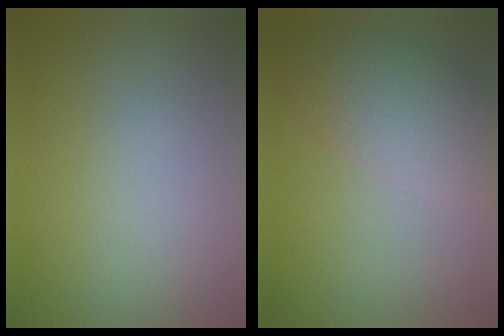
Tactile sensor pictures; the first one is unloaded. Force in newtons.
{"total": 5.5, "press": 5.5, "slide": 0.3}